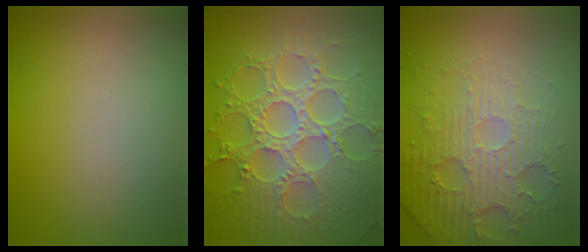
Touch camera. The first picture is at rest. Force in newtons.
{"total": 8.8, "press": 6.6, "slide": 5.9}
{"total": 5.9, "press": 3.8, "slide": 4.5}